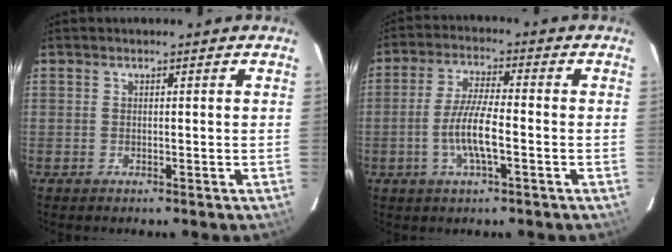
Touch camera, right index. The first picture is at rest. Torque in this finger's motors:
{"motor_torque": [0.65, -0.35, 0.40, 0.16]}